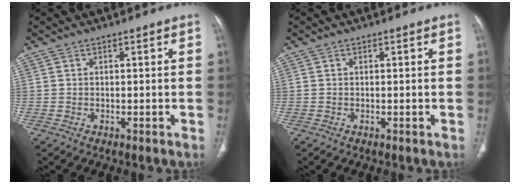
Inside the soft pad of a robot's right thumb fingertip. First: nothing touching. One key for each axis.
{"total": 0.0}